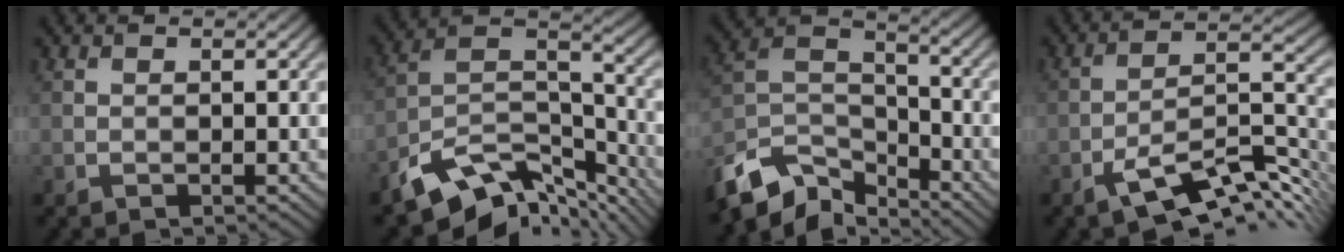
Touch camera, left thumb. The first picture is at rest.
{"total": 13.1, "force": [-9.5, 5.9, 6.8], "torque": [-0.142, -0.010, -0.156]}
{"total": 10.6, "force": [-8.1, 4.8, 4.9], "torque": [-0.107, -0.004, -0.167]}
{"total": 11.7, "force": [-7.5, 3.2, 8.4], "torque": [-0.136, -0.004, -0.130]}